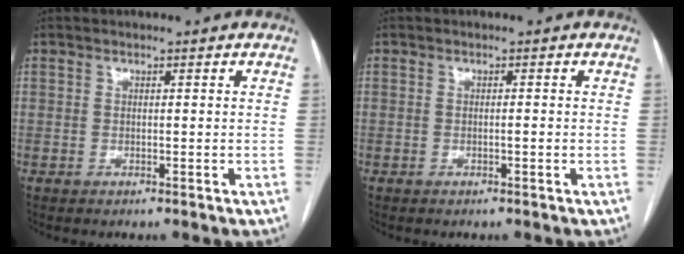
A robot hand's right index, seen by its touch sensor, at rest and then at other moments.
{"total": 0.6, "force": [-0.2, 0.0, 0.6], "torque": [-0.011, 0.002, 0.001]}